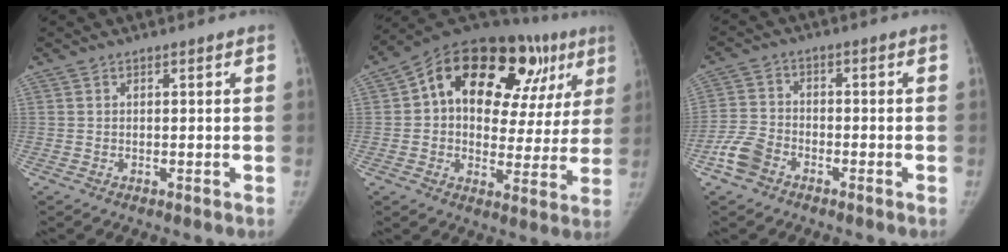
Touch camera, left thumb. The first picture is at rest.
{"total": 26.7, "force": [10.2, 15.5, 19.2], "torque": [-0.239, 0.043, 0.154]}
{"total": 5.8, "force": [-3.5, 3.9, 2.6], "torque": [-0.052, 0.016, -0.074]}